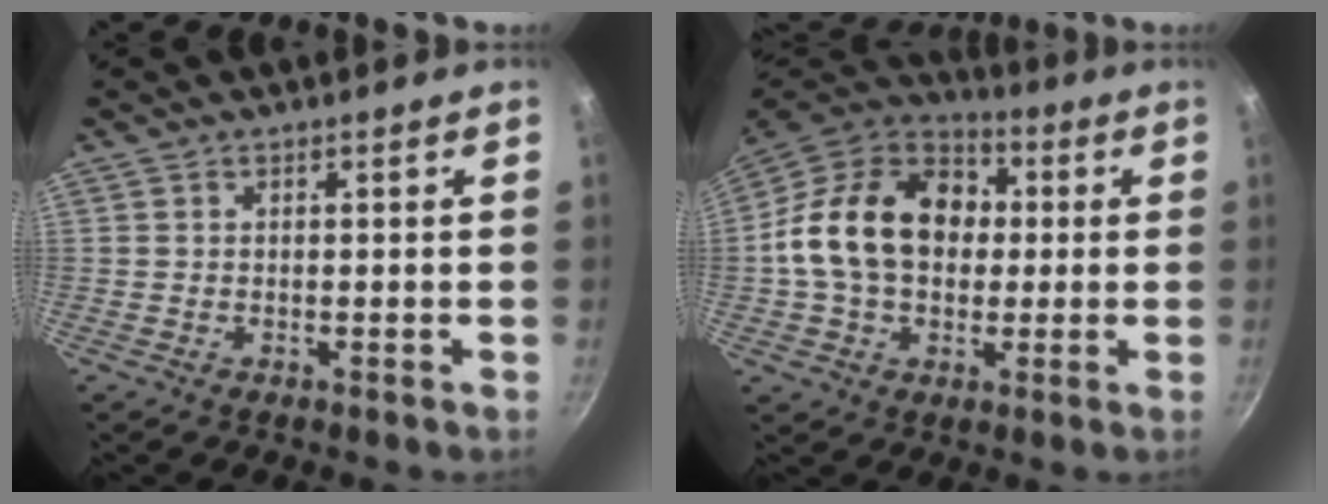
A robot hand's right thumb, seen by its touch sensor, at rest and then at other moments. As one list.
[{"total": 20.7, "force": [1.5, 15.4, 13.8], "torque": [-0.214, 0.036, 0.014]}]